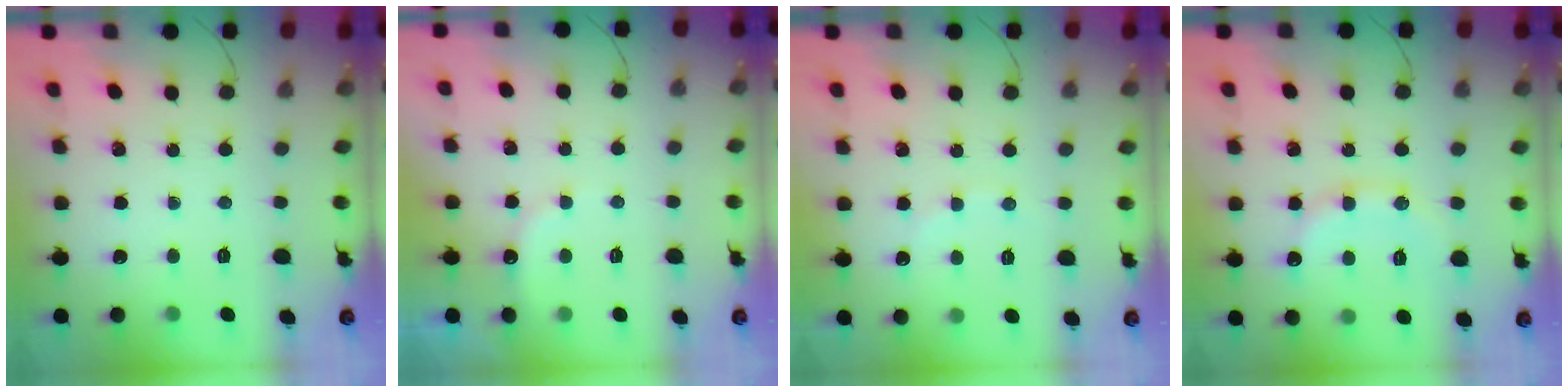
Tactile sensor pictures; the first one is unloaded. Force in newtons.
{"total": 6.8, "press": 6.7, "slide": 1.1}
{"total": 3.4, "press": 3.2, "slide": 1.1}
{"total": 11.6, "press": 11.5, "slide": 1.1}